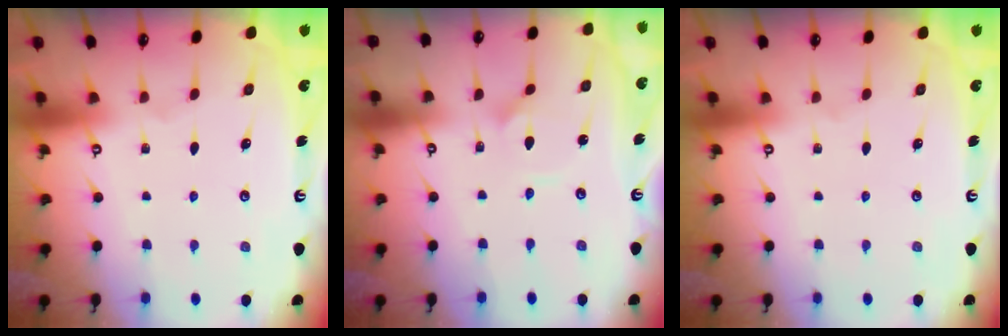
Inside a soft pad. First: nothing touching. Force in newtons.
{"total": 2.1, "press": 2.1, "slide": 0.1}
{"total": 0.0}